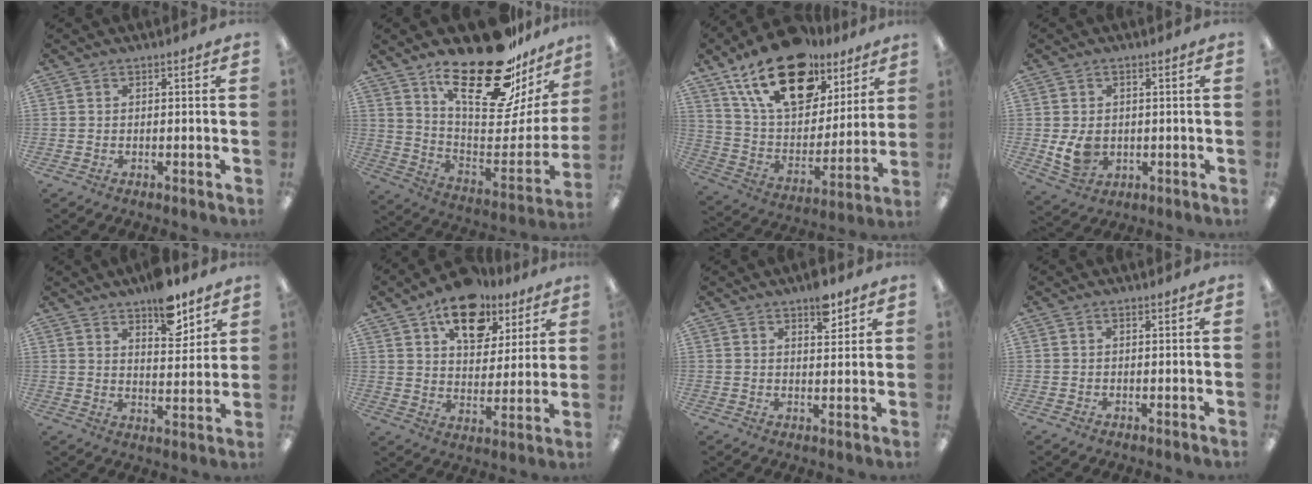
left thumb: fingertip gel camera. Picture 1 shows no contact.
{"total": 27.4, "force": [19.3, 9.7, 16.9], "torque": [-0.242, -0.129, 0.327]}
{"total": 23.0, "force": [14.6, 12.2, 13.0], "torque": [-0.225, -0.072, 0.262]}
{"total": 6.1, "force": [0.0, 4.9, 3.6], "torque": [-0.070, -0.002, 0.000]}
{"total": 10.1, "force": [7.5, 4.2, 5.3], "torque": [-0.061, -0.046, 0.126]}
{"total": 15.6, "force": [9.8, 9.2, 7.9], "torque": [-0.106, -0.049, 0.172]}
{"total": 6.2, "force": [4.2, 2.7, 3.6], "torque": [-0.034, -0.024, 0.065]}
{"total": 0.0}